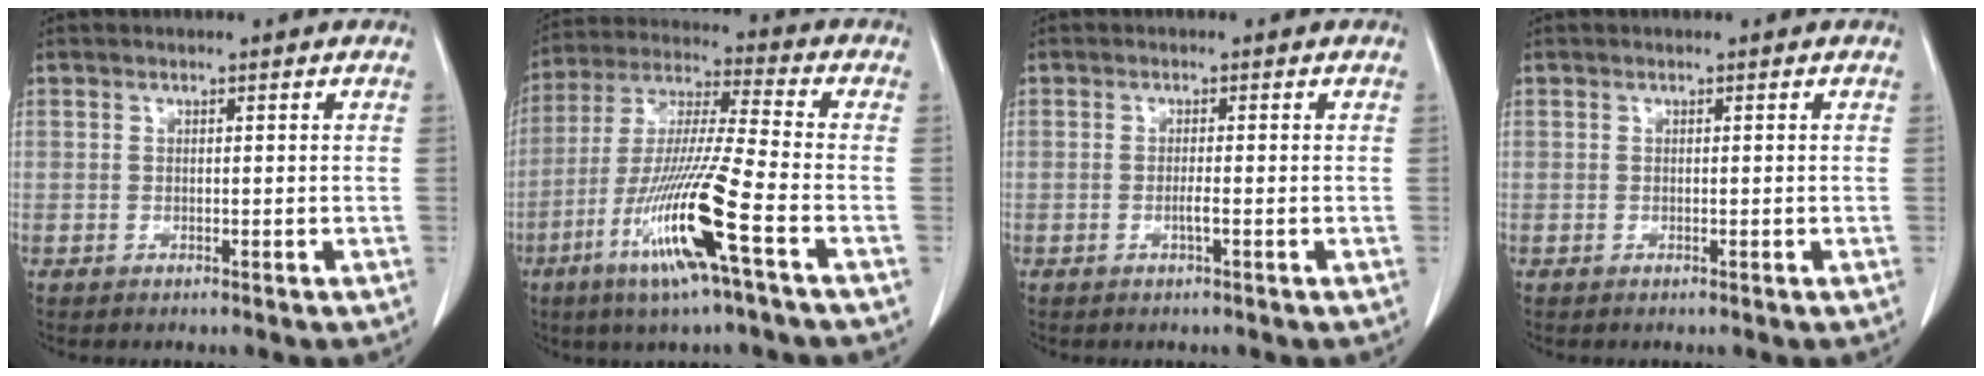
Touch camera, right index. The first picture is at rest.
{"total": 15.4, "force": [-6.6, -0.5, 13.8], "torque": [-0.283, -0.021, -0.128]}
{"total": 1.2, "force": [-0.5, -0.1, 1.1], "torque": [-0.023, -0.001, -0.008]}
{"total": 0.0}